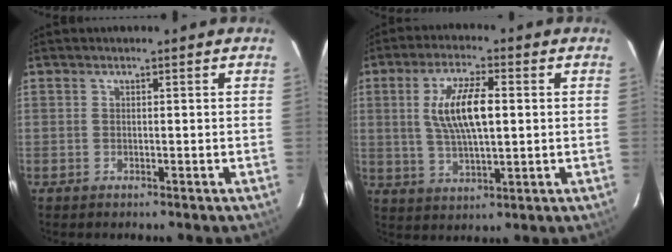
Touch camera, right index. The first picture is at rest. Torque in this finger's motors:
{"motor_torque": [0.69, -0.07, 0.59, 0.16]}